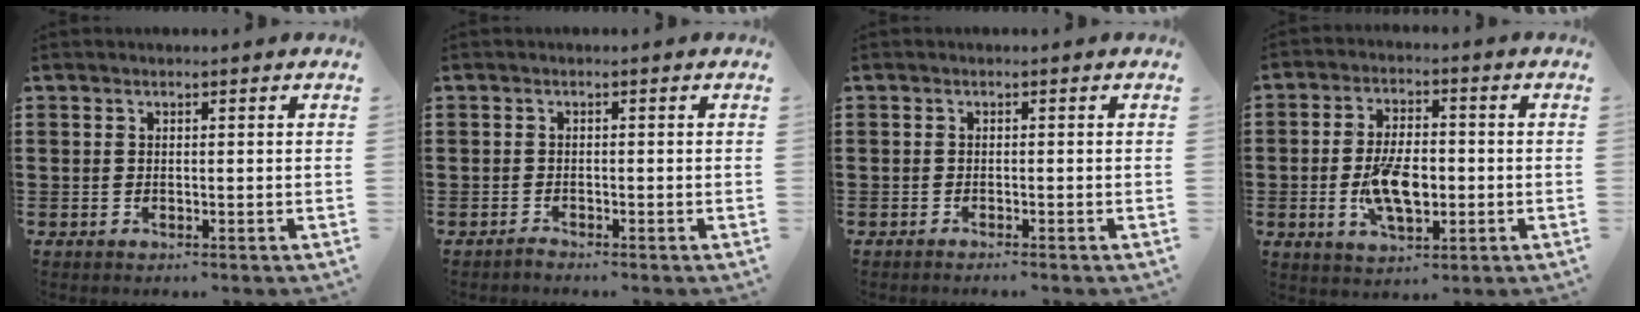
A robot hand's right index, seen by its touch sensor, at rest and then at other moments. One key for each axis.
{"total": 1.0, "fx": -1.0, "fy": 0.0, "fz": 0.0, "tx": -0.003, "ty": 0.000, "tz": -0.021}
{"total": 0.8, "fx": -0.8, "fy": -0.2, "fz": 0.1, "tx": -0.004, "ty": -0.004, "tz": -0.016}
{"total": 8.2, "fx": -1.7, "fy": 4.0, "fz": 7.0, "tx": -0.153, "ty": -0.001, "tz": -0.034}